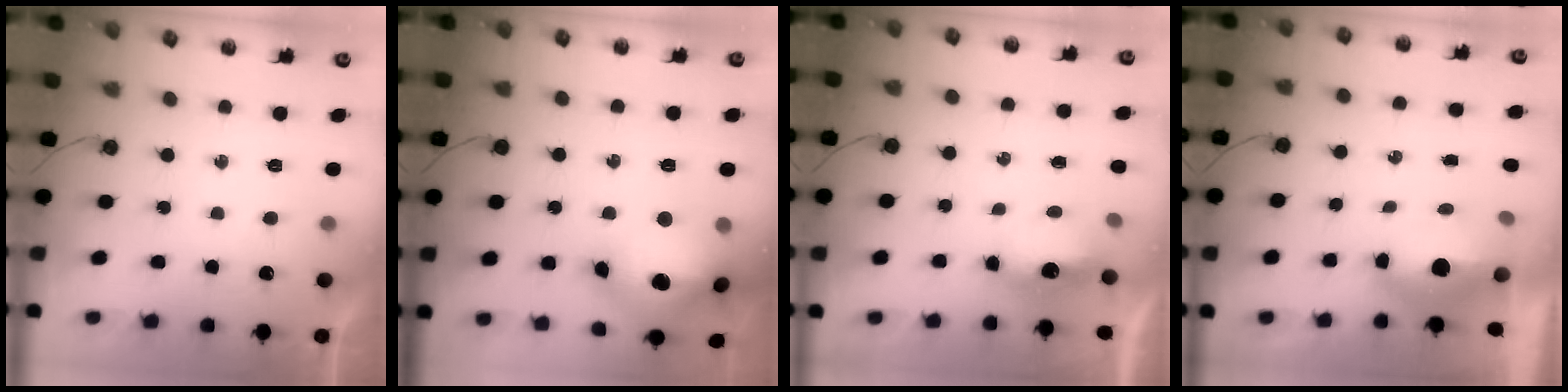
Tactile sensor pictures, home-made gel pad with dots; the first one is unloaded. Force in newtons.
{"total": 20.3, "press": 20.2, "slide": 2.1}
{"total": 10.4, "press": 7.4, "slide": 7.4}
{"total": 16.0, "press": 9.7, "slide": 12.6}